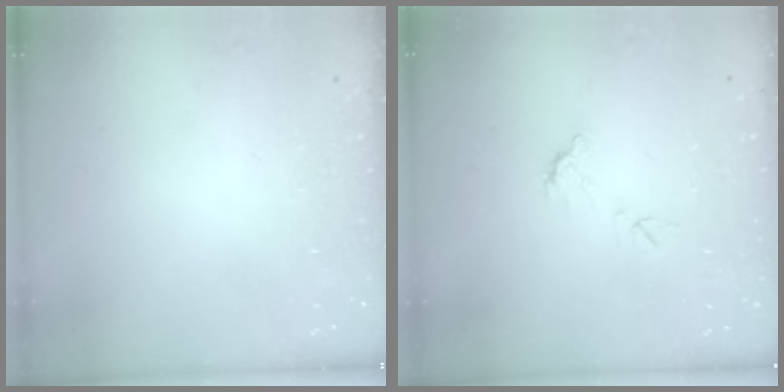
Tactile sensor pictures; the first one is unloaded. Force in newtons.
{"total": 4.5, "press": 4.5, "slide": 0.2}